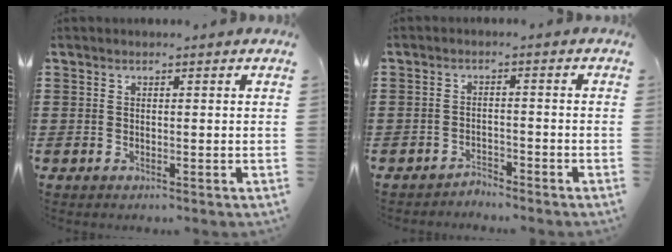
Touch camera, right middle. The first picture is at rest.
{"total": 2.3, "force": [-2.3, 0.2, -0.1], "torque": [-0.006, 0.002, -0.052]}